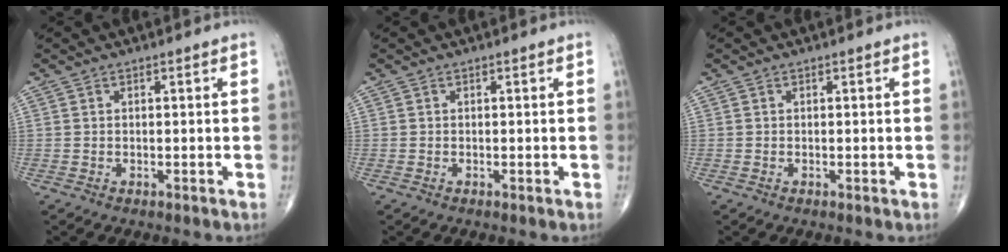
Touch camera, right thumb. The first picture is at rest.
{"total": 0.0}
{"total": 0.0}